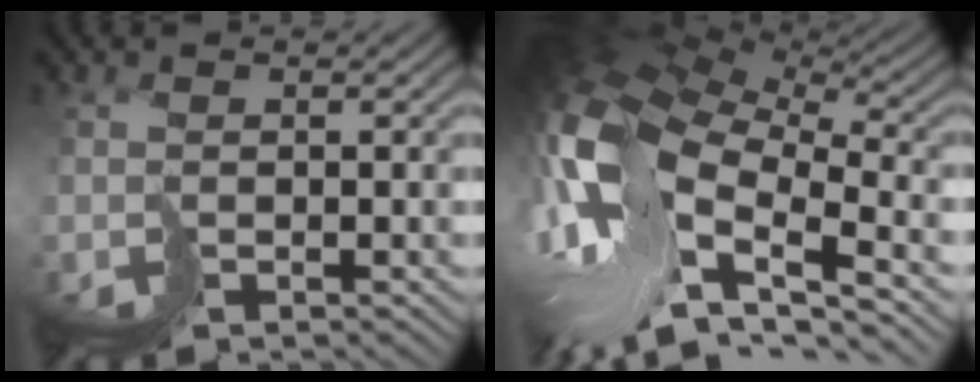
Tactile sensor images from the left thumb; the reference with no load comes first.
{"total": 15.8, "force": [-4.3, 8.7, 12.4], "torque": [-0.300, -0.021, -0.069]}